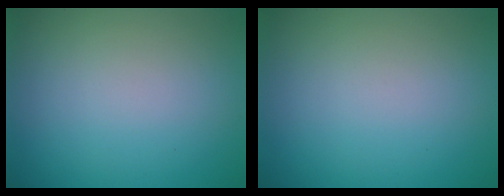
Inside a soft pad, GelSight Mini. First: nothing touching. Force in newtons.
{"total": 0.0}